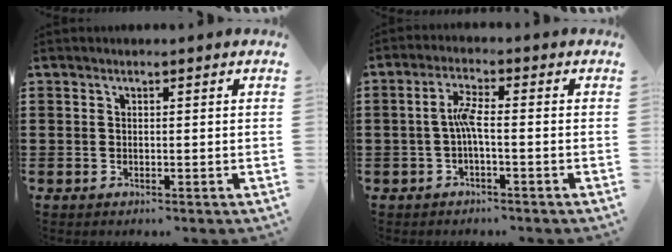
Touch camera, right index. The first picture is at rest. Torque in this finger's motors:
{"motor_torque": [0.79, -0.43, 0.14, 0.13]}